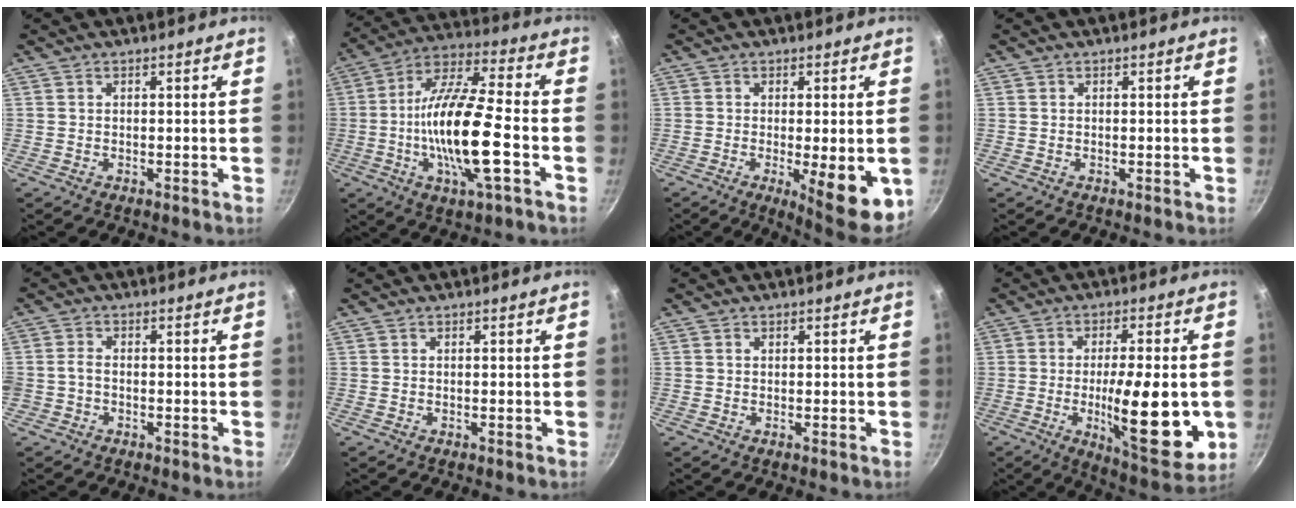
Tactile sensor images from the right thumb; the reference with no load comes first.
{"total": 18.5, "force": [-4.3, 4.9, 17.4], "torque": [-0.323, 0.027, -0.091]}
{"total": 11.6, "force": [-2.8, 3.2, 10.8], "torque": [-0.129, -0.008, -0.028]}
{"total": 0.0}
{"total": 2.2, "force": [-0.8, 1.5, 1.3], "torque": [-0.024, 0.014, -0.018]}
{"total": 0.0}
{"total": 0.0}
{"total": 18.9, "force": [-3.2, 5.6, 17.8], "torque": [-0.243, -0.009, -0.044]}